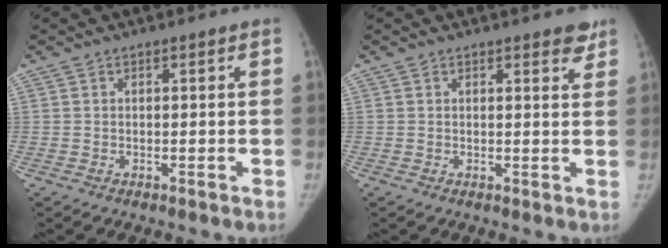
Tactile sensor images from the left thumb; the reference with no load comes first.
{"total": 2.9, "force": [2.2, 1.1, 1.6], "torque": [-0.003, -0.011, 0.022]}